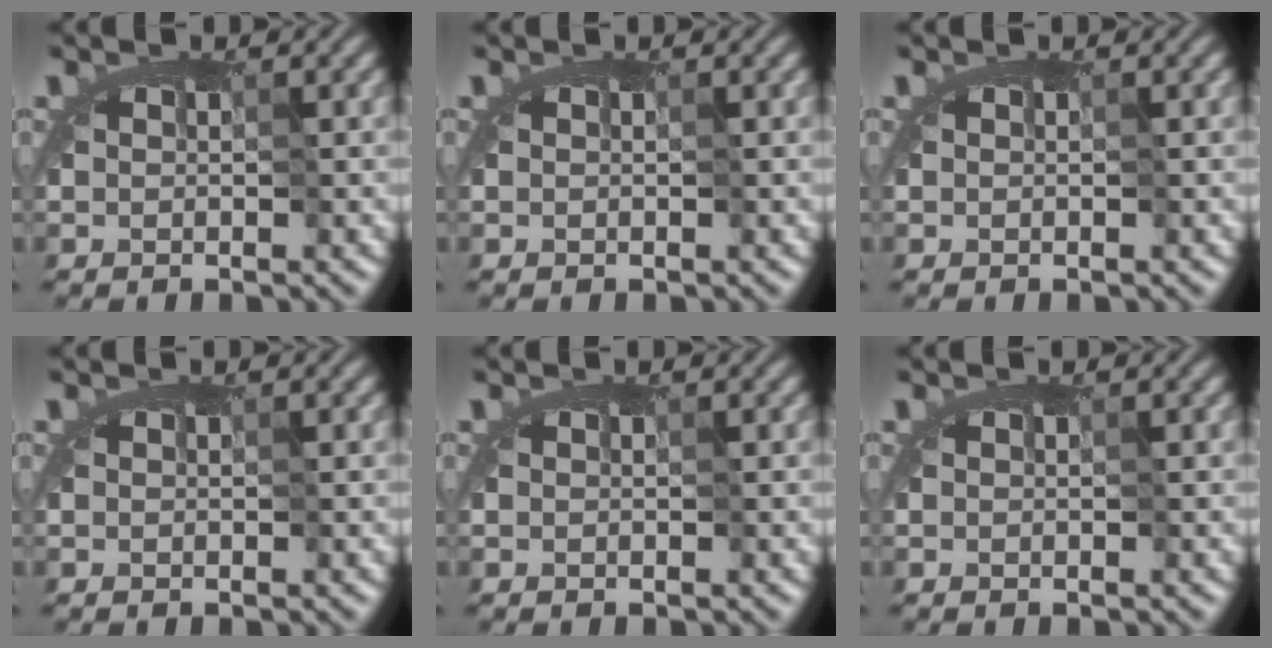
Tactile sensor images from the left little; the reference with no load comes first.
{"total": 0.0}
{"total": 0.0}
{"total": 0.0}
{"total": 0.0}
{"total": 0.0}